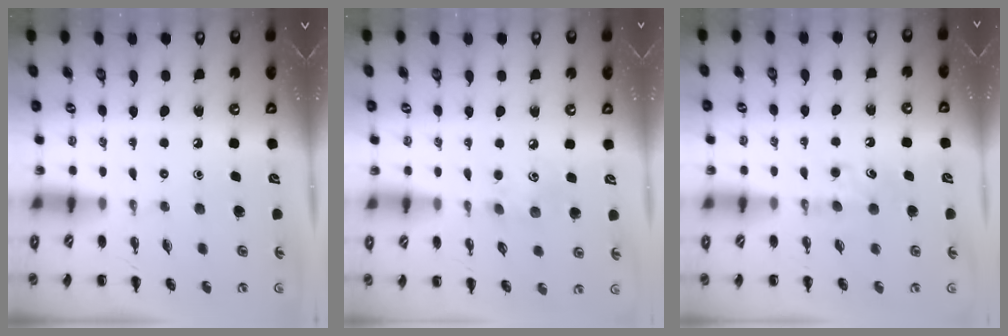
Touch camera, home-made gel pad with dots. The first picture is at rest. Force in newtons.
{"total": 5.6, "press": 5.5, "slide": 1.1}
{"total": 6.4, "press": 6.2, "slide": 1.6}